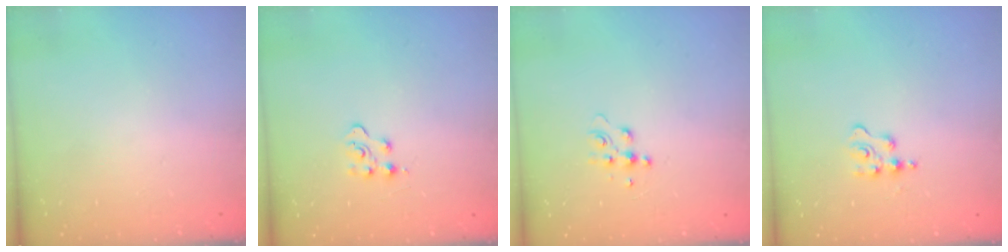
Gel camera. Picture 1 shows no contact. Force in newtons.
{"total": 4.0, "press": 4.0, "slide": 0.4}
{"total": 5.8, "press": 5.8, "slide": 0.7}
{"total": 3.6, "press": 3.6, "slide": 0.4}